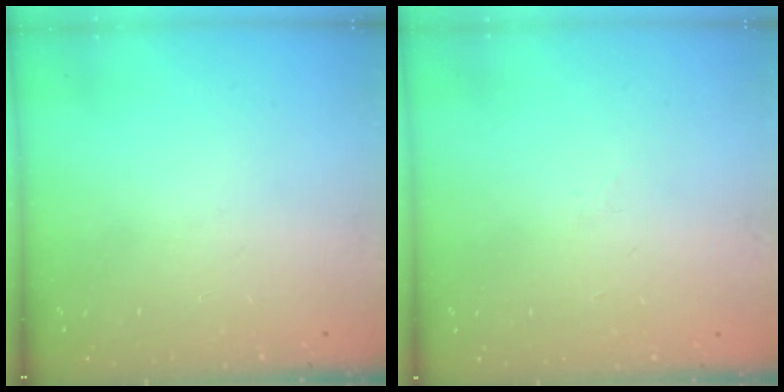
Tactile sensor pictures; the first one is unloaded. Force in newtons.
{"total": 2.0, "press": 1.9, "slide": 0.5}